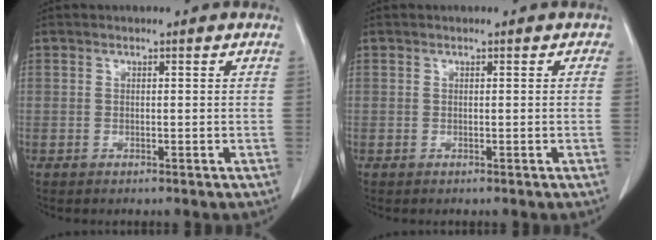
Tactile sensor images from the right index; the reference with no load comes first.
{"total": 0.0}